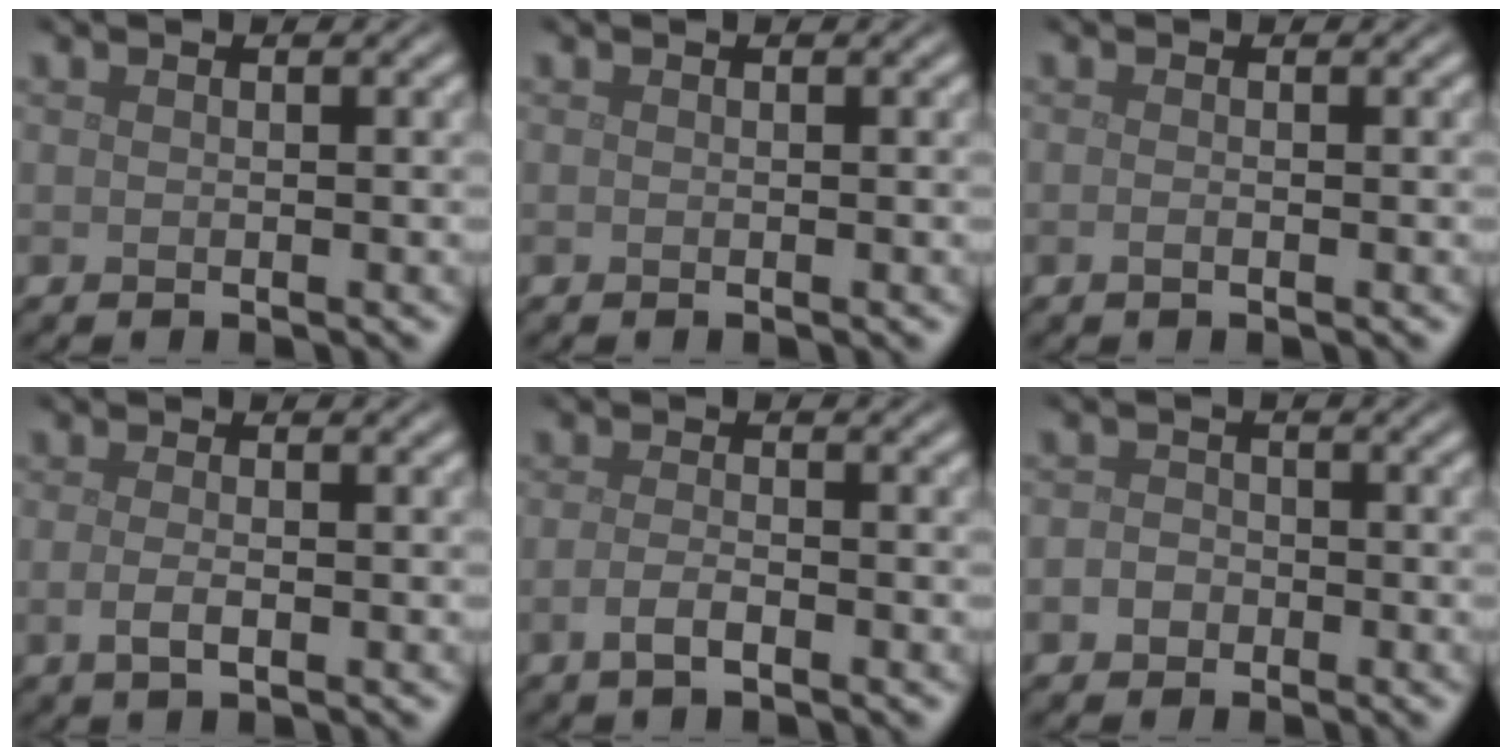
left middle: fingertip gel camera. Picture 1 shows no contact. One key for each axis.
{"total": 0.0}
{"total": 0.6, "fx": -0.2, "fy": 0.2, "fz": 0.6, "tx": -0.009, "ty": -0.003, "tz": -0.006}
{"total": 1.8, "fx": -0.4, "fy": 0.7, "fz": 1.6, "tx": -0.035, "ty": -0.006, "tz": -0.009}
{"total": 1.8, "fx": -0.8, "fy": 0.6, "fz": 1.5, "tx": -0.032, "ty": -0.001, "tz": -0.019}
{"total": 1.9, "fx": -0.7, "fy": 1.7, "fz": 0.7, "tx": 0.005, "ty": 0.001, "tz": -0.017}